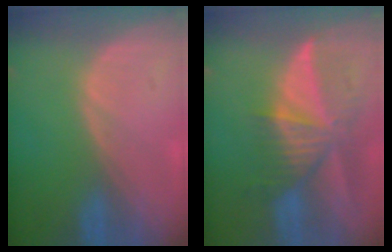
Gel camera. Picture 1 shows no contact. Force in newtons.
{"total": 9.9, "press": 8.7, "slide": 4.7}